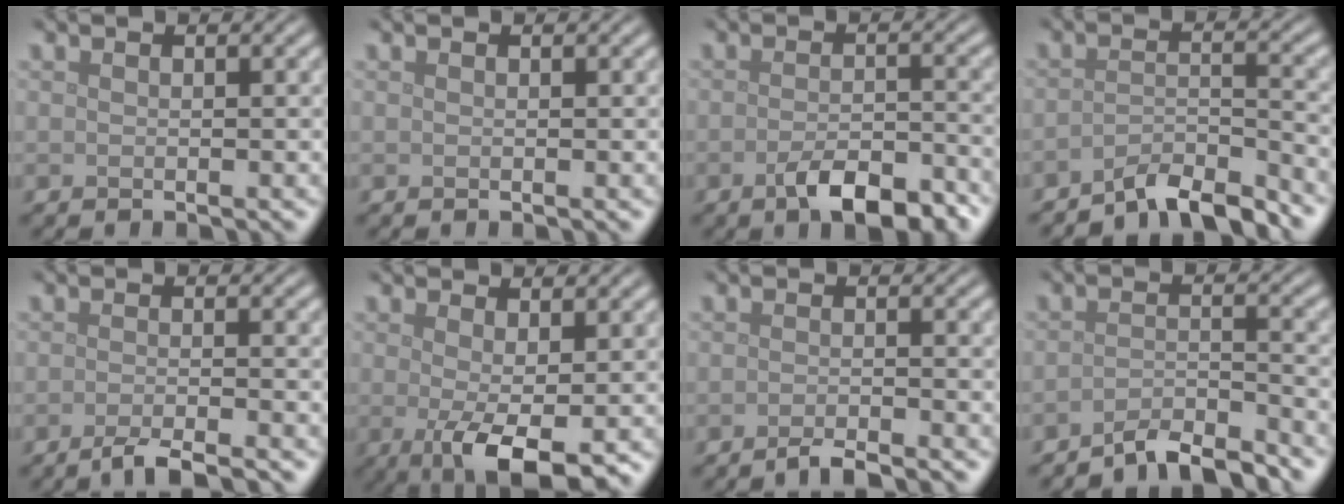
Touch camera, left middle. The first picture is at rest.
{"total": 0.0}
{"total": 4.9, "force": [-2.9, 1.8, 3.6], "torque": [-0.066, -0.004, -0.044]}
{"total": 4.9, "force": [-4.3, 0.9, 2.2], "torque": [-0.041, -0.002, -0.078]}
{"total": 3.0, "force": [-2.2, 0.4, 1.9], "torque": [-0.025, -0.003, -0.049]}
{"total": 3.9, "force": [-0.5, 0.9, 3.7], "torque": [-0.070, -0.014, -0.008]}
{"total": 2.2, "force": [-1.8, 0.3, 1.2], "torque": [-0.014, -0.003, -0.038]}
{"total": 4.5, "force": [-4.0, 0.7, 1.8], "torque": [-0.034, 0.000, -0.074]}